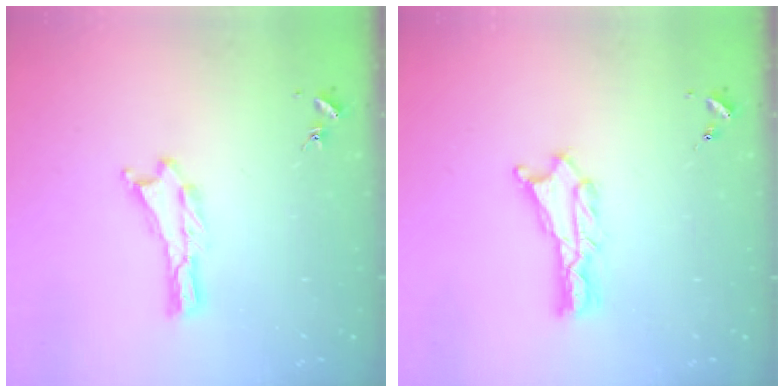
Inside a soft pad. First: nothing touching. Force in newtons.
{"total": 1.8, "press": 1.7, "slide": 0.2}